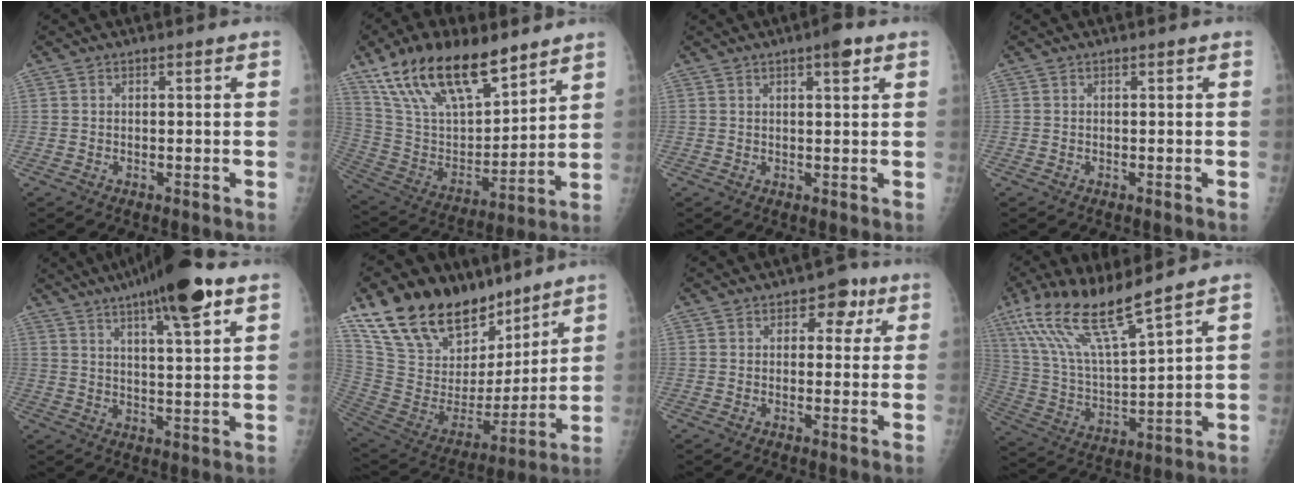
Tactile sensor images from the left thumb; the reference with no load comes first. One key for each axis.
{"total": 22.5, "fx": 15.4, "fy": 8.9, "fz": 13.9, "tx": -0.223, "ty": -0.050, "tz": 0.290}
{"total": 3.4, "fx": 1.9, "fy": 0.9, "fz": 2.7, "tx": -0.033, "ty": -0.006, "tz": 0.025}
{"total": 0.0}
{"total": 15.6, "fx": 9.4, "fy": 3.2, "fz": 12.1, "tx": -0.177, "ty": -0.026, "tz": 0.144}
{"total": 26.0, "fx": 19.8, "fy": 12.2, "fz": 11.8, "tx": -0.181, "ty": -0.076, "tz": 0.354}
{"total": 5.4, "fx": 2.5, "fy": 3.7, "fz": 3.0, "tx": 0.001, "ty": -0.004, "tz": 0.025}
{"total": 16.3, "fx": 11.6, "fy": 2.4, "fz": 11.3, "tx": -0.217, "ty": -0.052, "tz": 0.235}